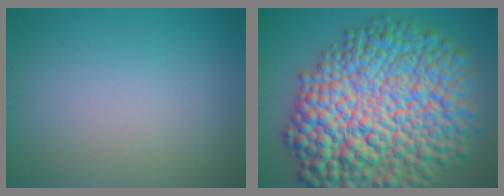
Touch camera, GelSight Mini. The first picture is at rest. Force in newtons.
{"total": 17.3, "press": 17.2, "slide": 0.4}